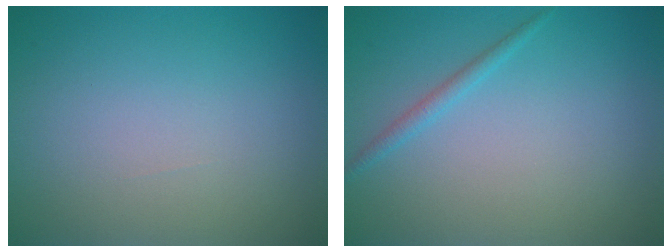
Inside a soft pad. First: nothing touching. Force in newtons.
{"total": 1.0, "press": 1.0, "slide": 0.1}